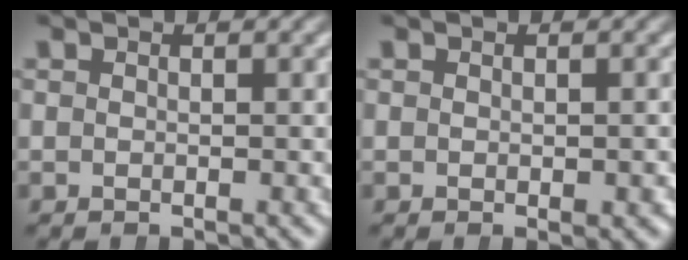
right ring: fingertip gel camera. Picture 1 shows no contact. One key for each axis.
{"total": 0.7, "fx": -0.2, "fy": 0.4, "fz": 0.6, "tx": -0.008, "ty": -0.008, "tz": 0.001}